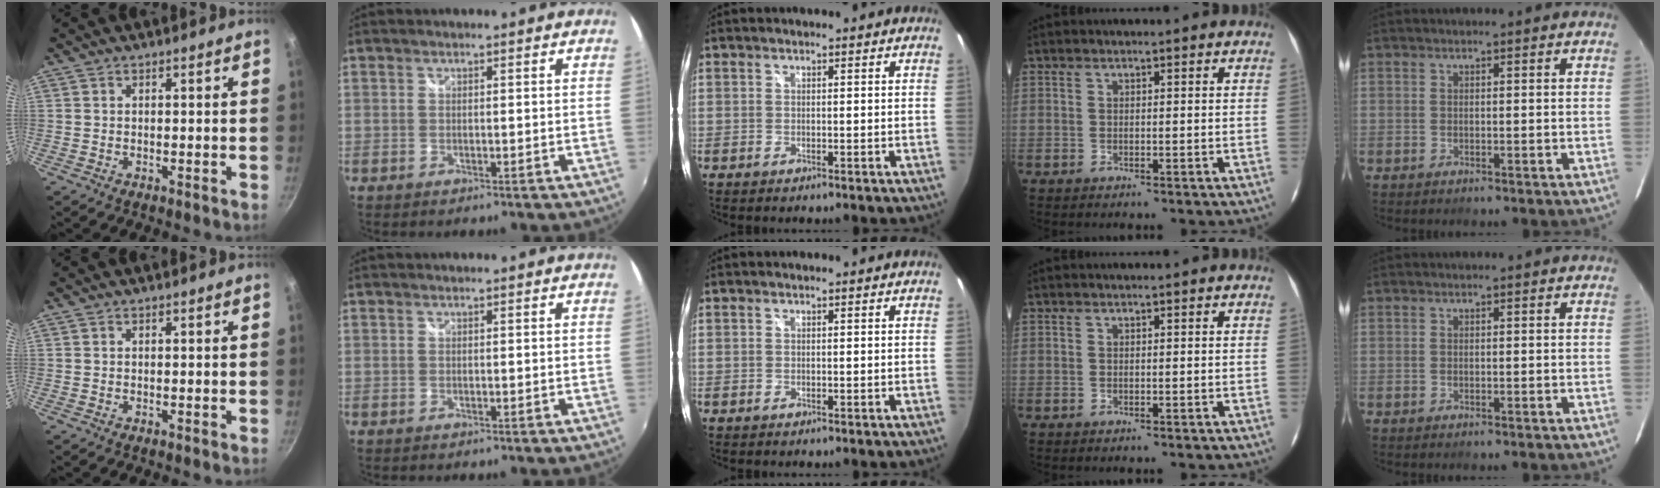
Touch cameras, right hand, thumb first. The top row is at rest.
{}